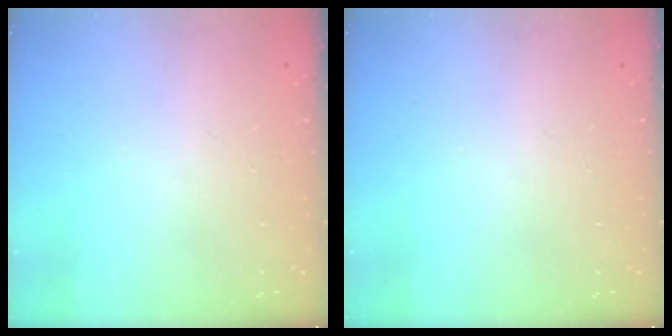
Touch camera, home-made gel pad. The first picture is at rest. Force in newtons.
{"total": 0.0}